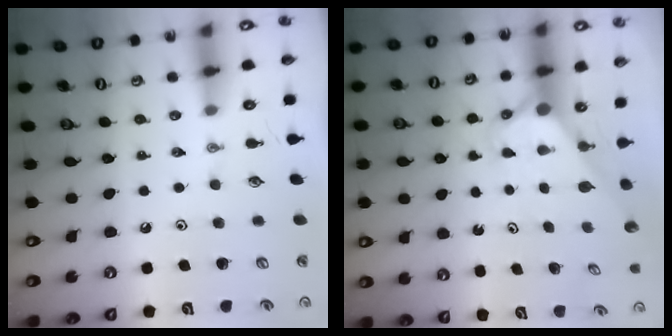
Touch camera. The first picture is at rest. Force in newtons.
{"total": 2.8, "press": 2.8, "slide": 0.0}